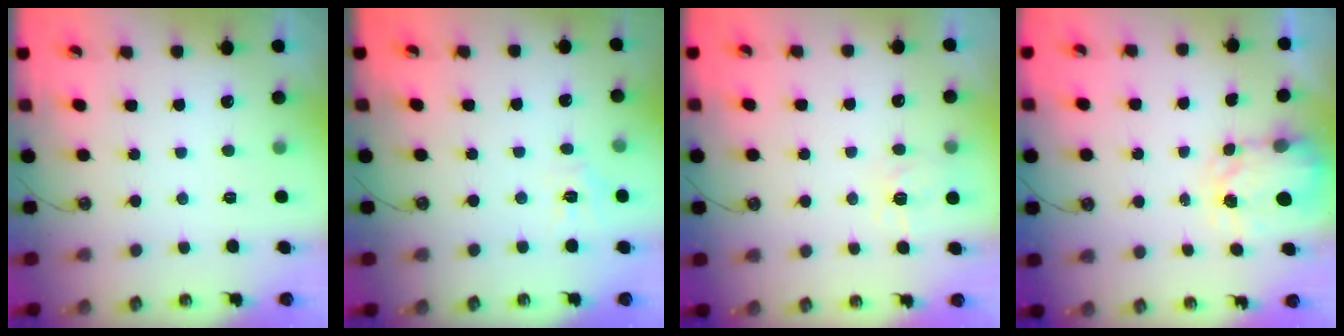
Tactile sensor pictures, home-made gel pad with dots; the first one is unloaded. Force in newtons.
{"total": 5.3, "press": 5.2, "slide": 0.6}
{"total": 5.5, "press": 5.5, "slide": 0.7}
{"total": 3.4, "press": 3.4, "slide": 0.5}